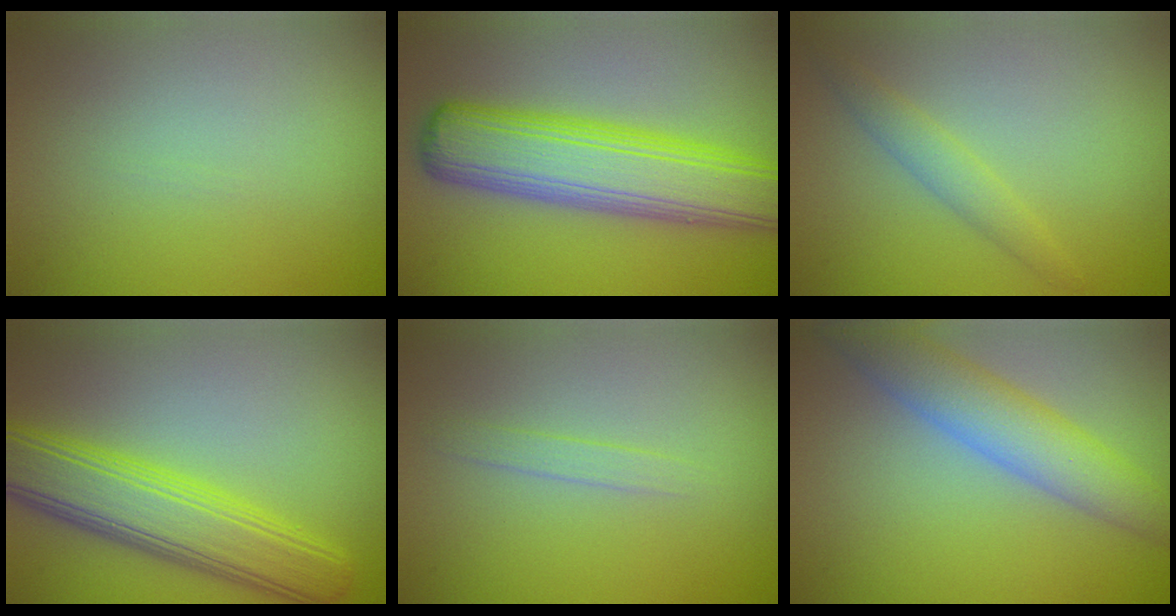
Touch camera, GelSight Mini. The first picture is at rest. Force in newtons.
{"total": 9.3, "press": 9.3, "slide": 0.3}
{"total": 1.8, "press": 1.8, "slide": 0.0}
{"total": 7.4, "press": 7.4, "slide": 0.4}
{"total": 1.1, "press": 1.1, "slide": 0.0}
{"total": 5.4, "press": 5.4, "slide": 0.3}